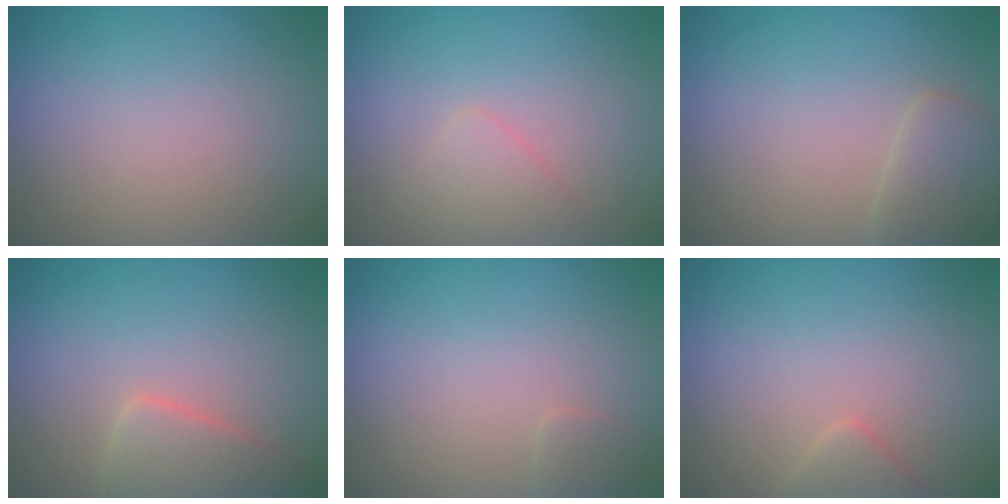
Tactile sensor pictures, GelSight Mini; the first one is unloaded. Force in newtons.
{"total": 1.5, "press": 1.5, "slide": 0.0}
{"total": 2.3, "press": 2.3, "slide": 0.1}
{"total": 3.1, "press": 3.1, "slide": 0.4}
{"total": 0.8, "press": 0.8, "slide": 0.1}
{"total": 1.5, "press": 1.5, "slide": 0.1}